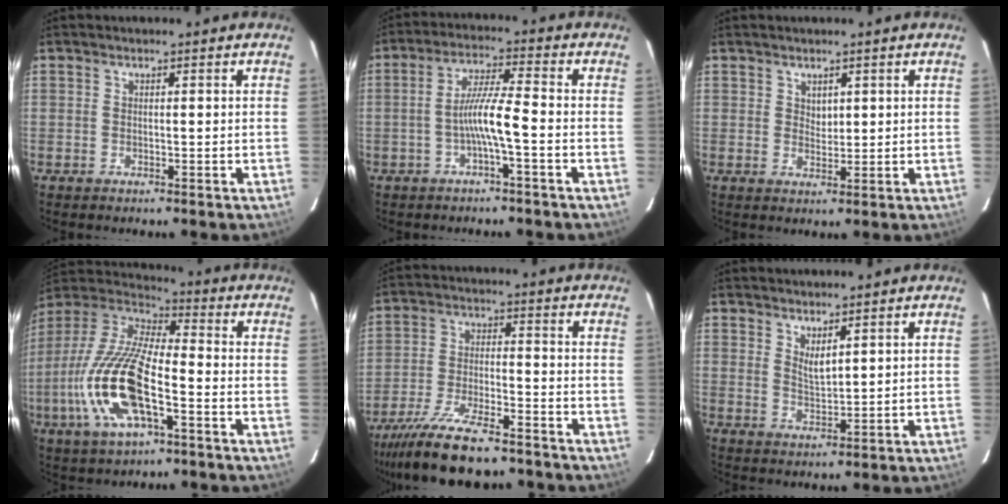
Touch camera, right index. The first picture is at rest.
{"total": 6.4, "force": [-2.3, -0.2, 6.0], "torque": [-0.122, 0.009, -0.040]}
{"total": 2.1, "force": [1.2, 1.5, 0.8], "torque": [-0.008, 0.002, 0.023]}
{"total": 19.2, "force": [-6.1, 6.4, 17.0], "torque": [-0.359, -0.017, -0.123]}
{"total": 17.1, "force": [-14.0, 4.1, 9.0], "torque": [-0.192, -0.036, -0.236]}
{"total": 3.6, "force": [2.6, 1.0, 2.2], "torque": [-0.039, -0.007, 0.046]}